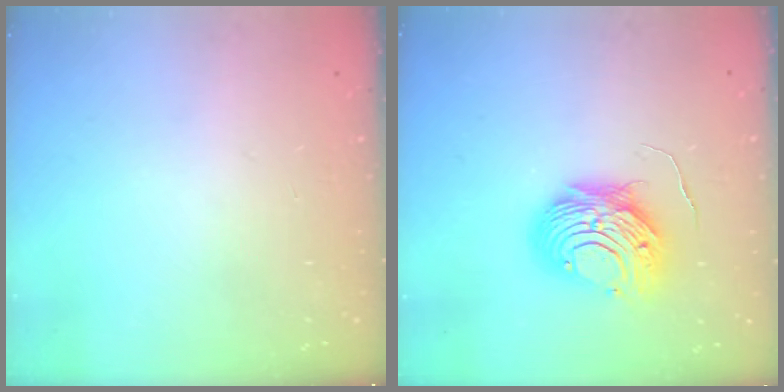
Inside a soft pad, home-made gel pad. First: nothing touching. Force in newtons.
{"total": 10.1, "press": 10.0, "slide": 1.0}